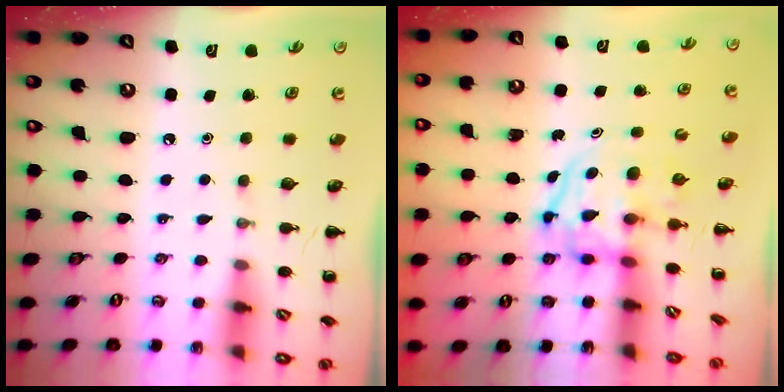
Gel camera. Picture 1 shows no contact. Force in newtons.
{"total": 3.6, "press": 3.5, "slide": 0.5}